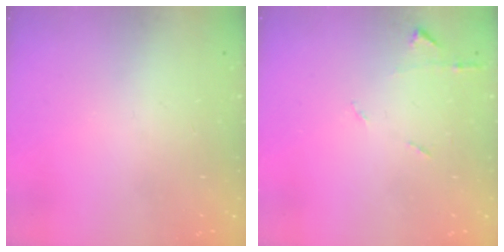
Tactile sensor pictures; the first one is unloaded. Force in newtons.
{"total": 5.6, "press": 5.6, "slide": 0.8}